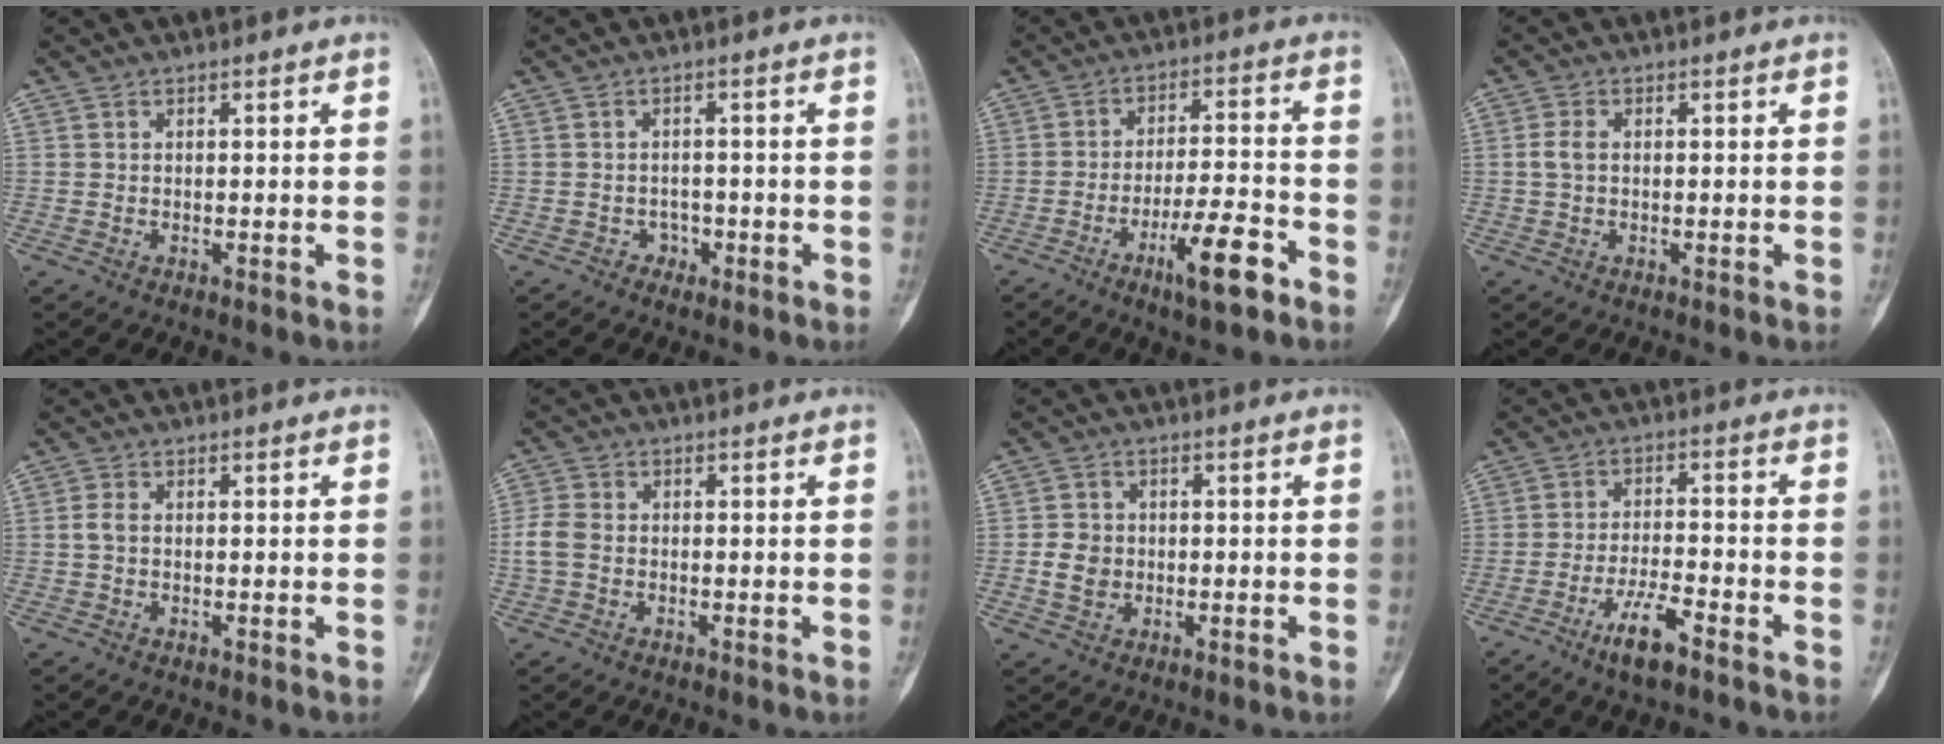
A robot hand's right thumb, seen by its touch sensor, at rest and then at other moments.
{"total": 2.0, "force": [-1.1, 1.6, 0.3], "torque": [0.008, 0.011, -0.018]}
{"total": 10.1, "force": [-5.7, 2.2, 8.0], "torque": [-0.134, 0.032, -0.092]}
{"total": 2.4, "force": [0.1, 1.5, 1.8], "torque": [-0.043, 0.005, -0.001]}
{"total": 1.9, "force": [-0.1, 1.2, 1.4], "torque": [-0.031, 0.001, -0.005]}
{"total": 4.3, "force": [-0.6, 3.3, 2.6], "torque": [-0.064, 0.008, -0.016]}
{"total": 4.4, "force": [-0.6, 3.8, 2.2], "torque": [-0.026, 0.007, -0.012]}
{"total": 7.3, "force": [-4.7, 1.6, 5.3], "torque": [-0.102, 0.024, -0.084]}